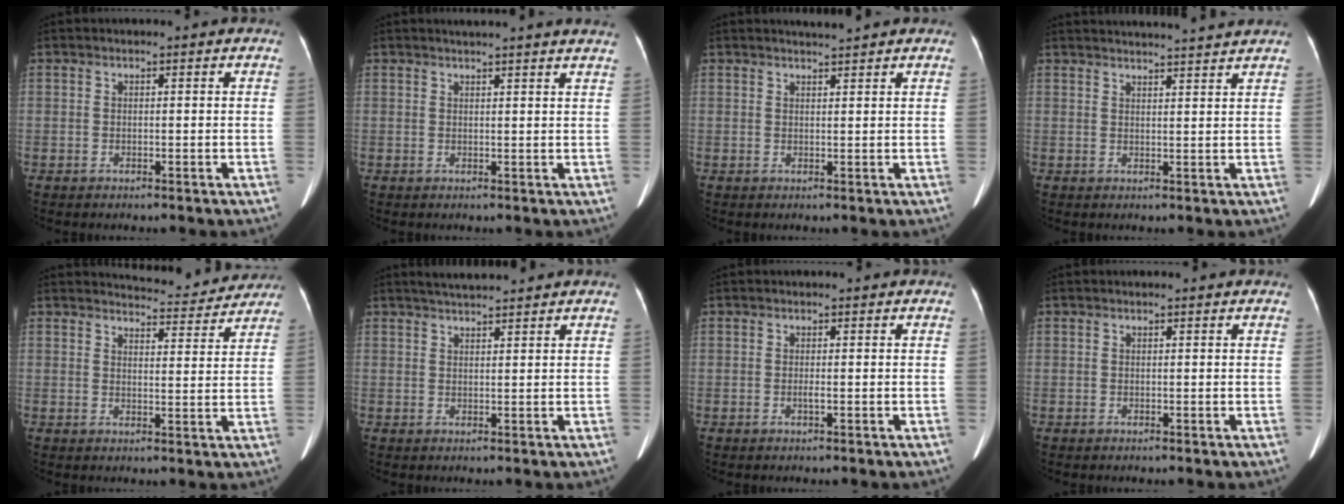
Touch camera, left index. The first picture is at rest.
{"total": 8.6, "force": [7.9, -0.6, 3.4], "torque": [-0.045, 0.010, 0.077]}
{"total": 2.1, "force": [2.1, -0.2, 0.6], "torque": [-0.010, 0.008, 0.034]}
{"total": 10.7, "force": [10.3, -1.1, 2.8], "torque": [-0.037, 0.004, 0.125]}
{"total": 8.2, "force": [8.1, 1.0, 0.4], "torque": [-0.004, -0.005, 0.096]}
{"total": 3.9, "force": [3.6, -0.1, 1.5], "torque": [-0.027, 0.021, 0.063]}
{"total": 0.6, "force": [-0.2, 0.0, 0.6], "torque": [-0.014, -0.001, -0.003]}
{"total": 0.8, "force": [0.8, 0.1, 0.2], "torque": [-0.006, 0.005, 0.005]}